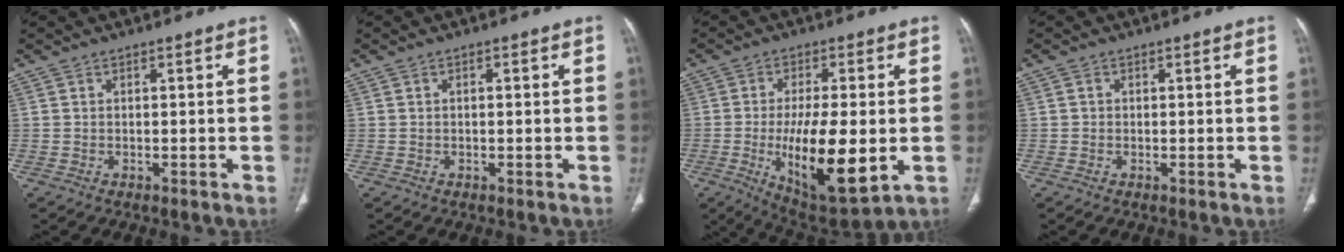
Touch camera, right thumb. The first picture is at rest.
{"total": 0.9, "force": [0.1, 0.4, 0.8], "torque": [-0.017, 0.004, 0.003]}
{"total": 17.2, "force": [-3.2, 5.9, 15.8], "torque": [-0.262, -0.022, -0.038]}
{"total": 0.6, "force": [-0.1, 0.6, 0.1], "torque": [0.001, 0.003, -0.002]}